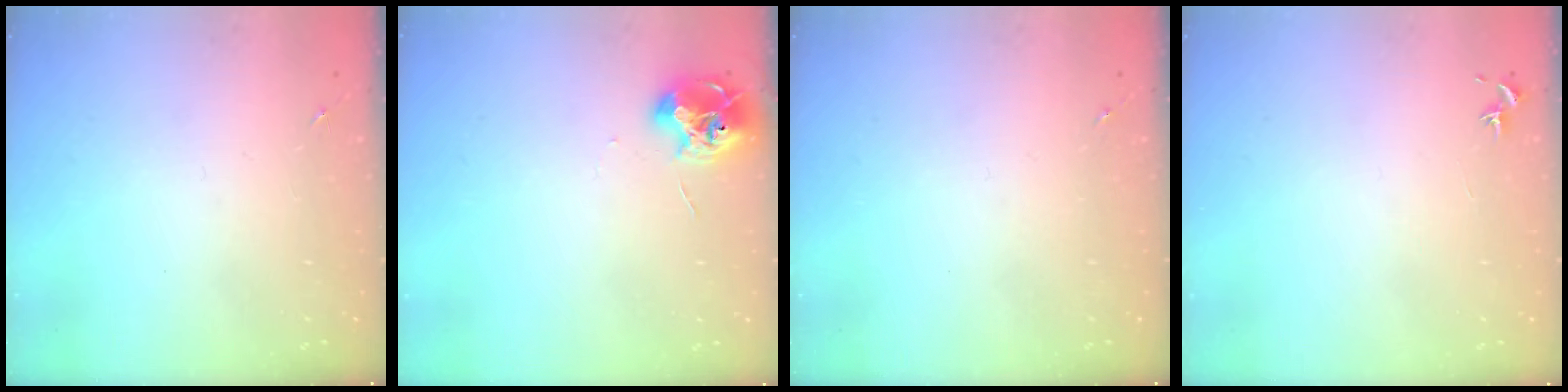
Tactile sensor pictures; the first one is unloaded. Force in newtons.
{"total": 9.3, "press": 9.3, "slide": 1.0}
{"total": 0.0}
{"total": 0.7, "press": 0.7, "slide": 0.3}